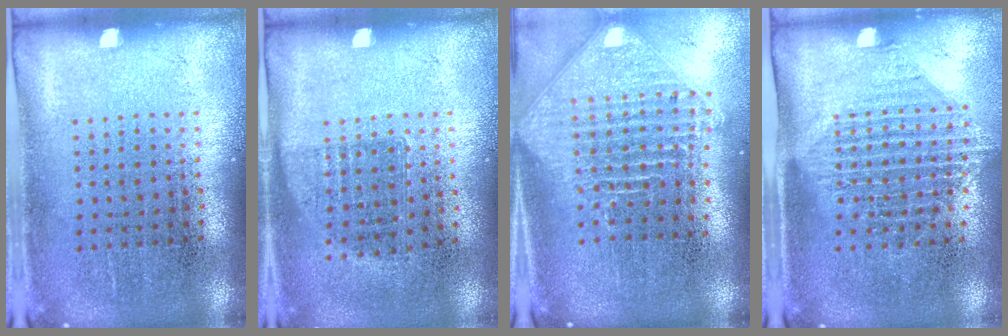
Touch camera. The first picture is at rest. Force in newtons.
{"total": 0.7, "press": 0.6, "slide": 0.4}
{"total": 2.5, "press": 1.8, "slide": 1.7}
{"total": 1.4, "press": 1.2, "slide": 0.8}